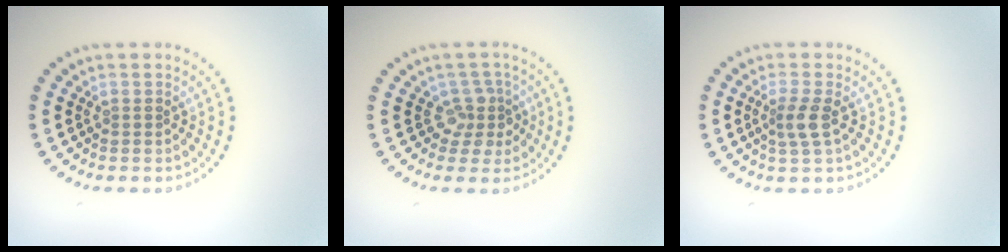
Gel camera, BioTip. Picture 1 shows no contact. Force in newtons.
{"total": 2.6, "press": 1.9, "slide": 1.7}
{"total": 2.0, "press": 1.7, "slide": 1.2}